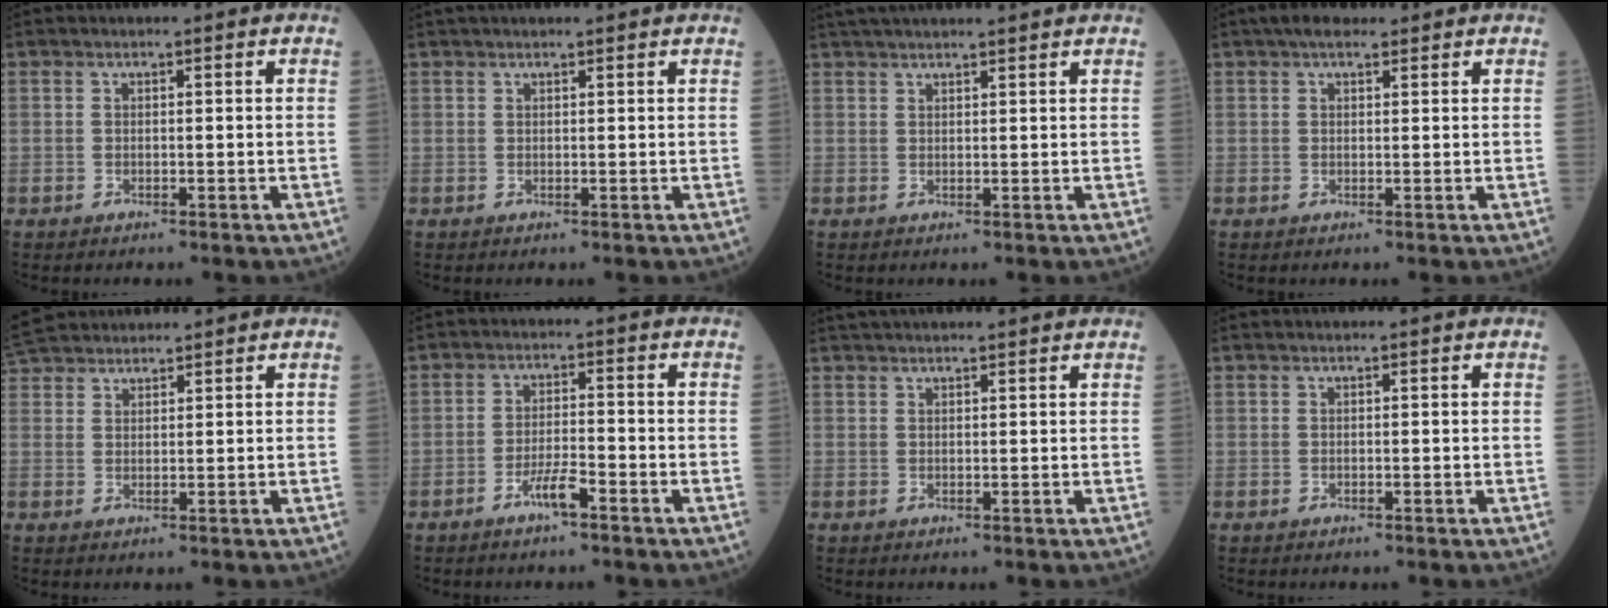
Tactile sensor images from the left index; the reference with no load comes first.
{"total": 3.3, "force": [3.0, 0.0, 1.4], "torque": [-0.013, 0.032, 0.042]}
{"total": 8.6, "force": [7.7, 0.2, 3.9], "torque": [-0.061, 0.036, 0.109]}
{"total": 3.6, "force": [2.7, 1.3, 2.0], "torque": [-0.035, 0.023, 0.043]}
{"total": 8.0, "force": [7.4, 1.9, 2.2], "torque": [-0.044, 0.039, 0.136]}
{"total": 3.7, "force": [-2.5, 0.3, 2.6], "torque": [-0.054, -0.001, -0.049]}
{"total": 7.0, "force": [6.4, 0.4, 2.7], "torque": [-0.039, 0.037, 0.090]}
{"total": 0.0}